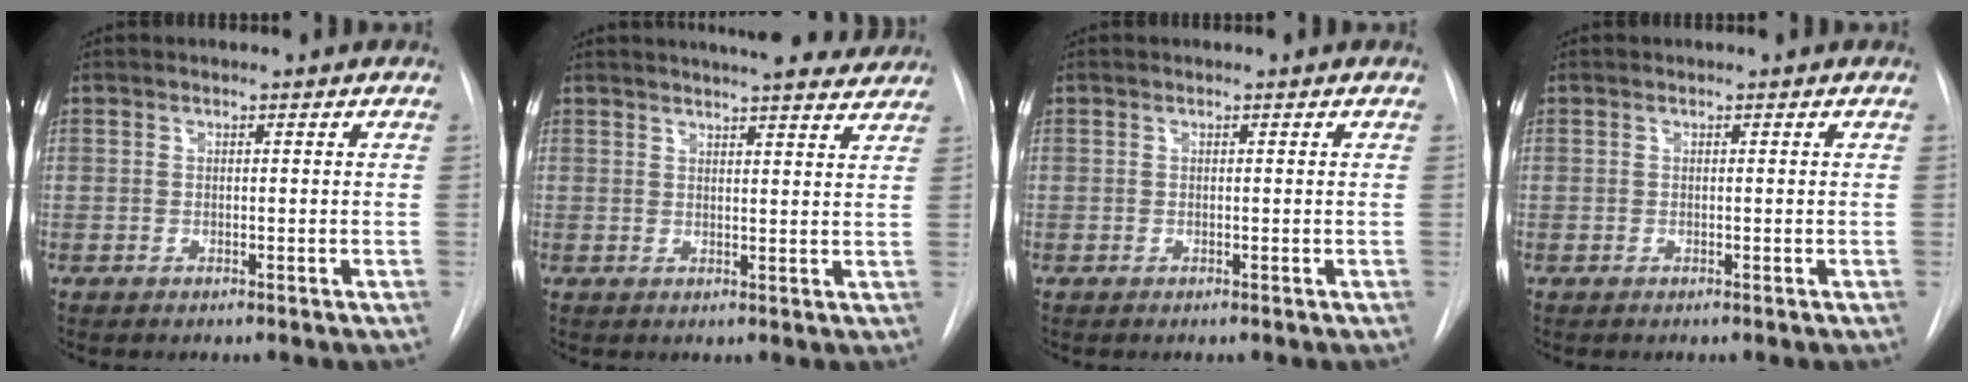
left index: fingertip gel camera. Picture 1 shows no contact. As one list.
[{"total": 13.4, "force": [12.3, 2.0, 4.9], "torque": [-0.061, 0.009, 0.145]}, {"total": 0.0}, {"total": 0.0}]